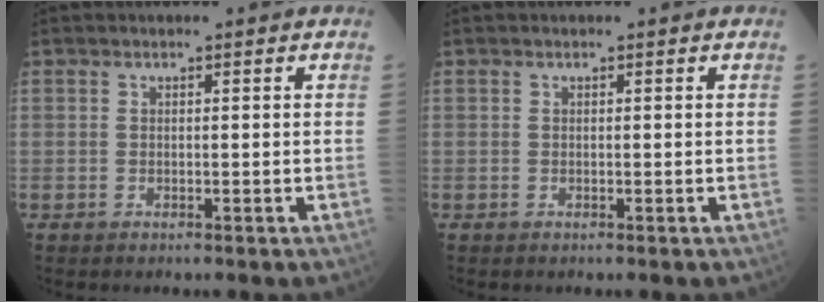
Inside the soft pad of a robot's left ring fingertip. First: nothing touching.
{"total": 0.0}